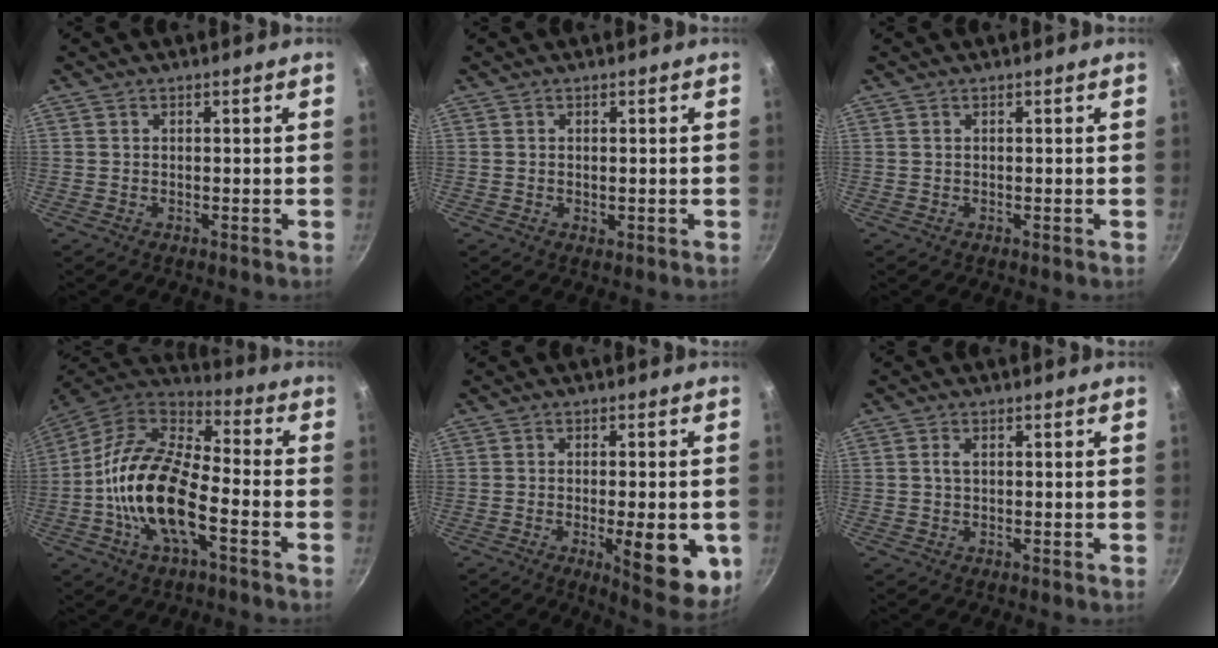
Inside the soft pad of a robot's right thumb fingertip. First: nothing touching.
{"total": 0.8, "force": [0.0, 0.5, 0.6], "torque": [-0.008, -0.001, 0.001]}
{"total": 0.0}
{"total": 19.0, "force": [-5.1, 8.6, 16.2], "torque": [-0.300, 0.039, -0.113]}
{"total": 12.3, "force": [-3.1, 4.0, 11.2], "torque": [-0.123, -0.002, -0.034]}
{"total": 1.5, "force": [0.2, 0.9, 1.2], "torque": [-0.021, 0.005, 0.004]}